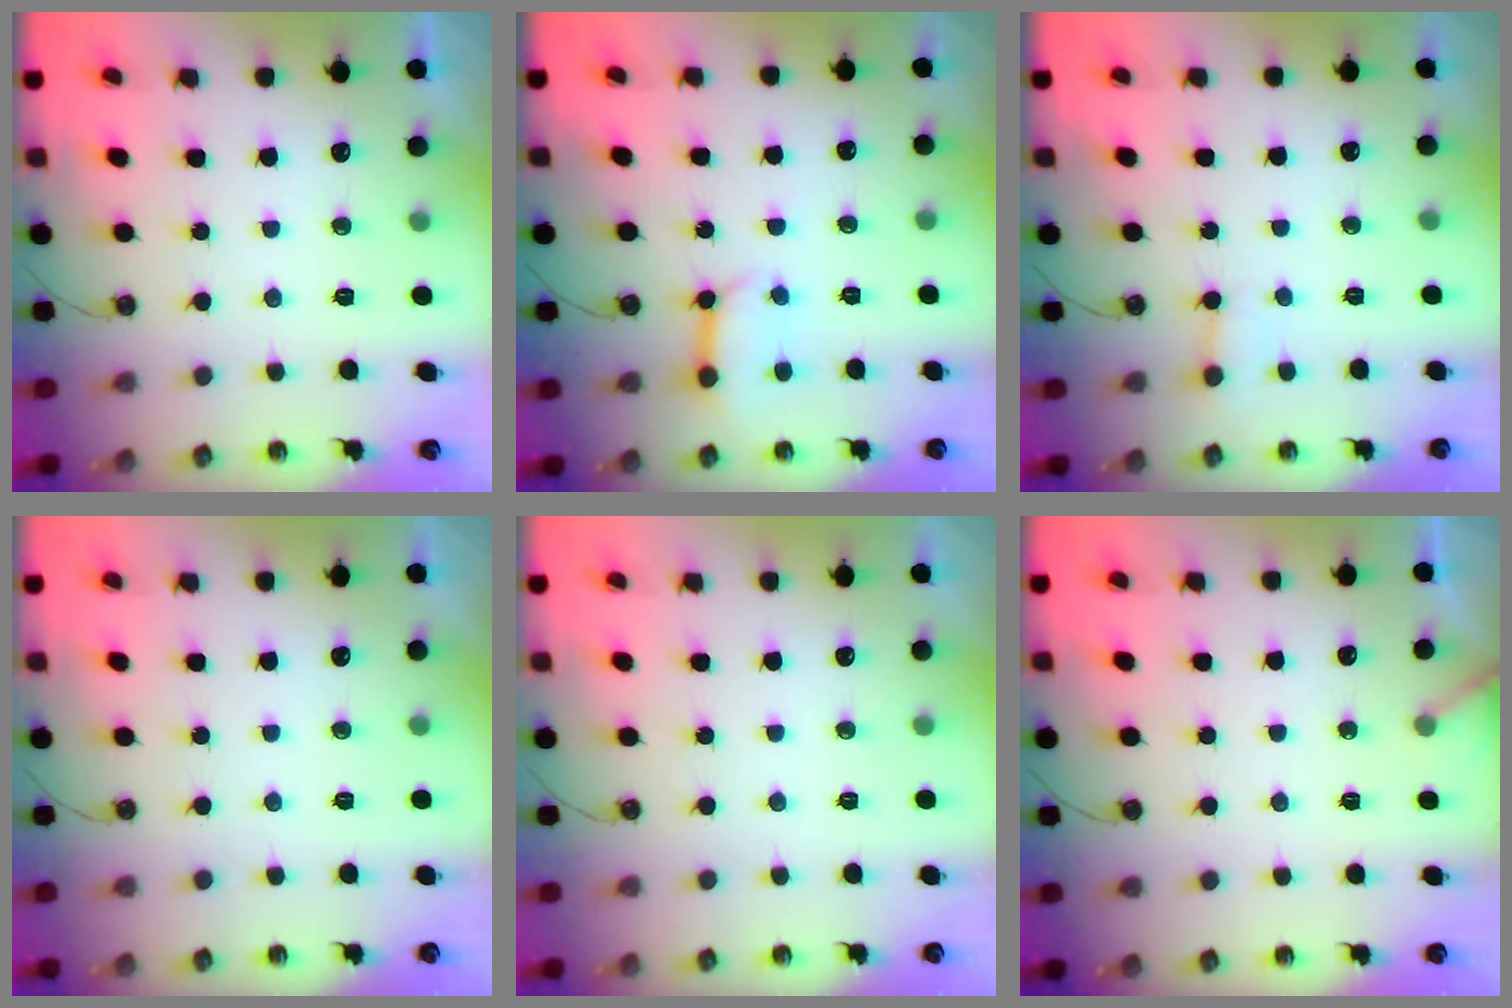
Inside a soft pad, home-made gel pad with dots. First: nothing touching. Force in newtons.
{"total": 8.6, "press": 8.6, "slide": 0.4}
{"total": 2.0, "press": 2.0, "slide": 0.0}
{"total": 0.0}
{"total": 0.0}
{"total": 2.3, "press": 2.3, "slide": 0.1}